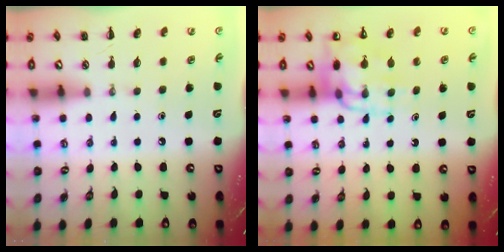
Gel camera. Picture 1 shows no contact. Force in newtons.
{"total": 11.6, "press": 11.3, "slide": 2.8}